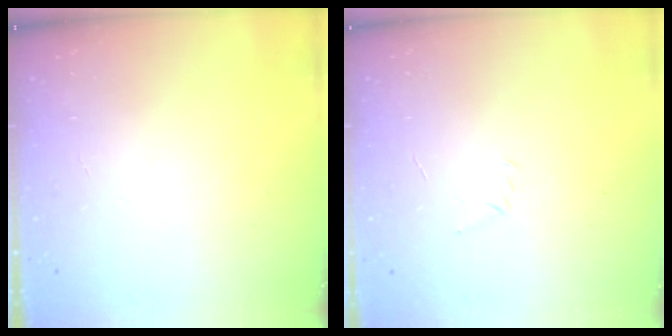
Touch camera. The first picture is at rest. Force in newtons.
{"total": 2.9, "press": 2.8, "slide": 0.8}